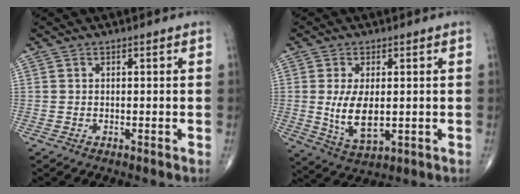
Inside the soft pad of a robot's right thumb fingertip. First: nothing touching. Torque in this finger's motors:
{"motor_torque": [-0.33, 0.65, 0.51, 0.40, 0.02]}